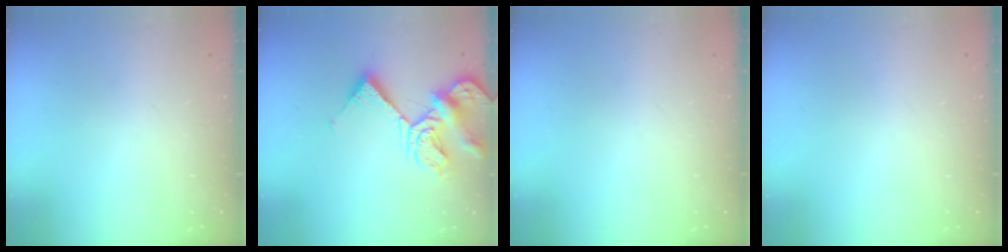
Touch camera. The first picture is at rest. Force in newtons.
{"total": 11.0, "press": 10.9, "slide": 1.3}
{"total": 0.0}
{"total": 0.0}